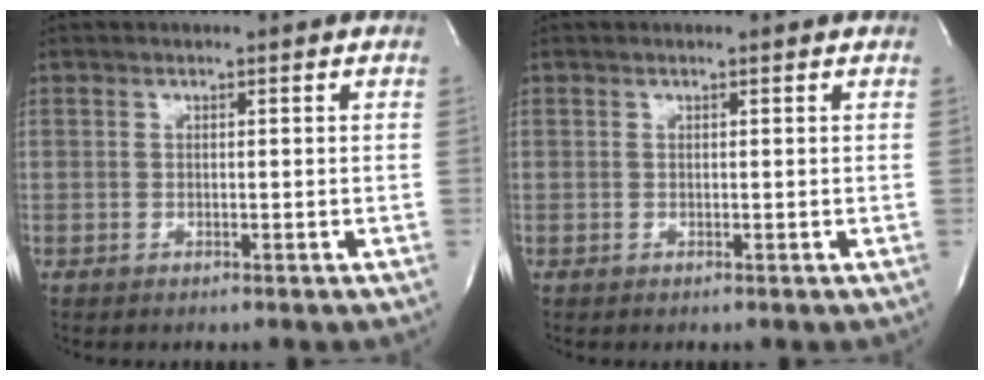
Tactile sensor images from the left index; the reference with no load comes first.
{"total": 0.0}